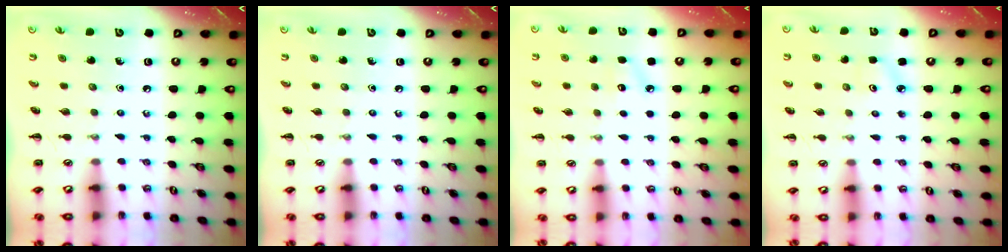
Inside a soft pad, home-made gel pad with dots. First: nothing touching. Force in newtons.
{"total": 0.0}
{"total": 6.4, "press": 6.1, "slide": 1.8}
{"total": 2.7, "press": 2.6, "slide": 0.8}